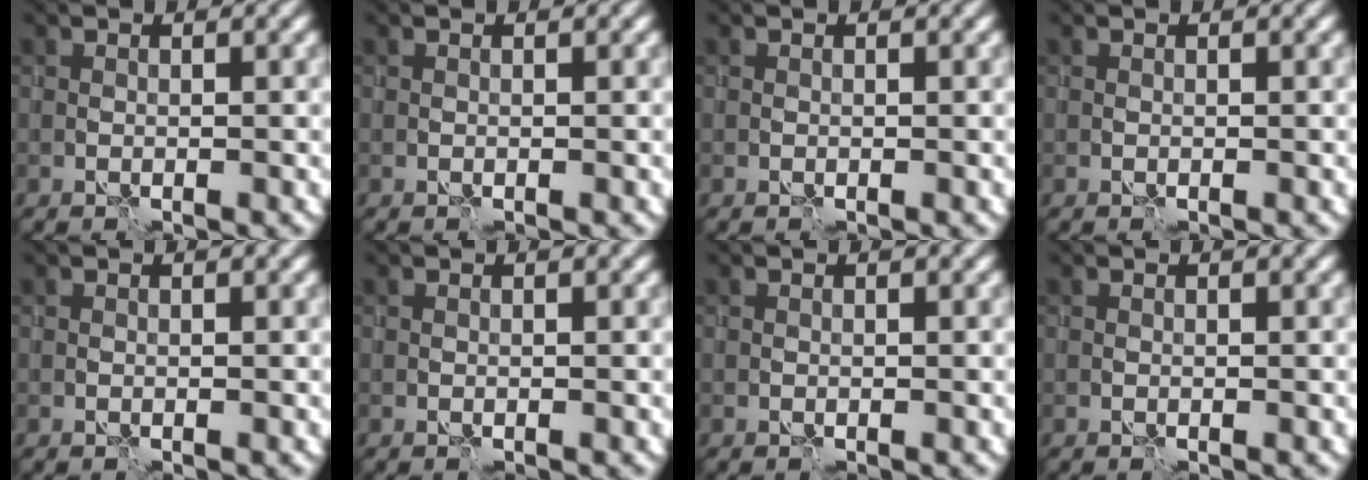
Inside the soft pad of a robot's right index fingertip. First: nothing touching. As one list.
[{"total": 0.0}, {"total": 0.0}, {"total": 0.0}, {"total": 0.0}, {"total": 0.0}, {"total": 0.0}, {"total": 0.0}]